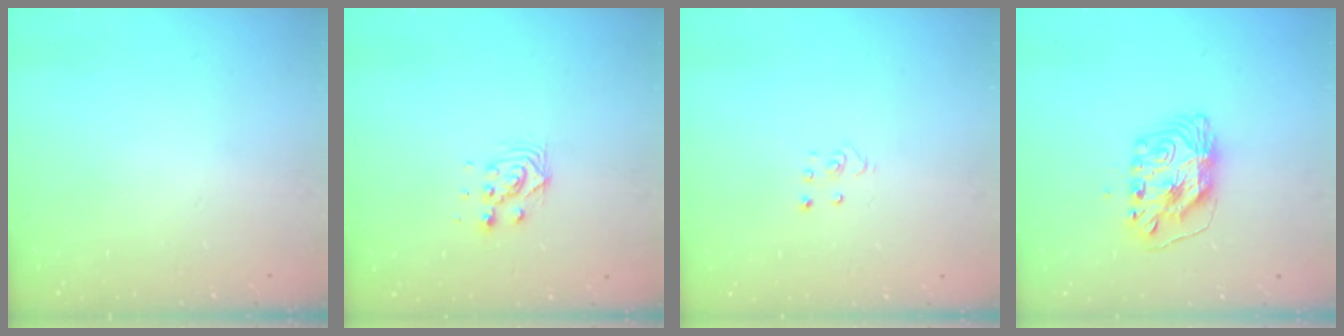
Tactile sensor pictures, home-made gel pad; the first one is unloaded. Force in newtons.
{"total": 6.1, "press": 6.1, "slide": 0.2}
{"total": 2.8, "press": 2.8, "slide": 0.3}
{"total": 9.2, "press": 9.2, "slide": 0.9}